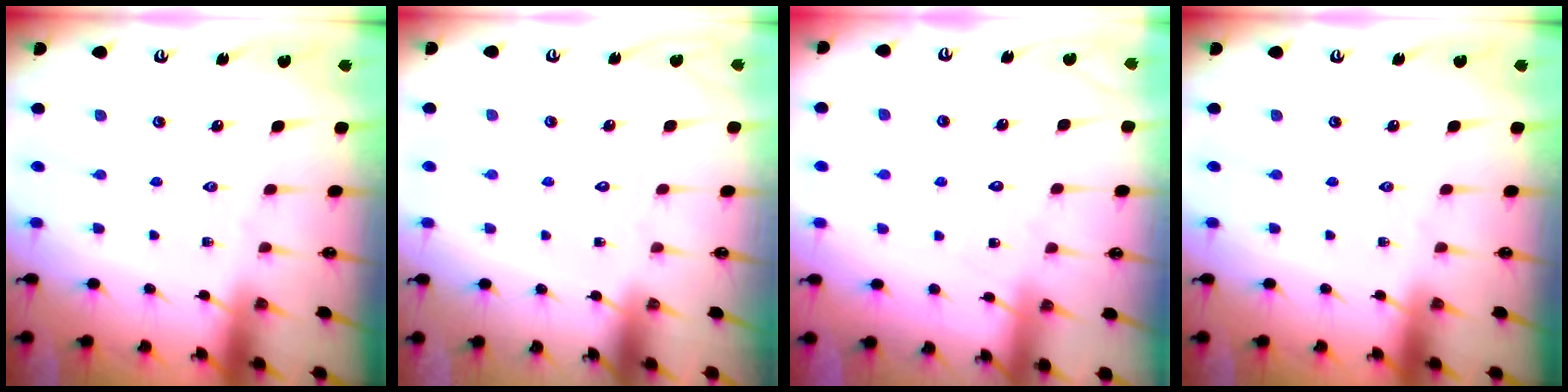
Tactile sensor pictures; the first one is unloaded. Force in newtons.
{"total": 1.6, "press": 1.6, "slide": 0.1}
{"total": 4.8, "press": 4.8, "slide": 0.4}
{"total": 0.0}